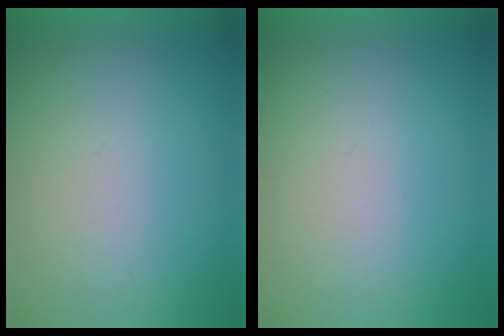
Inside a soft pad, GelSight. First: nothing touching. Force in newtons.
{"total": 1.1}